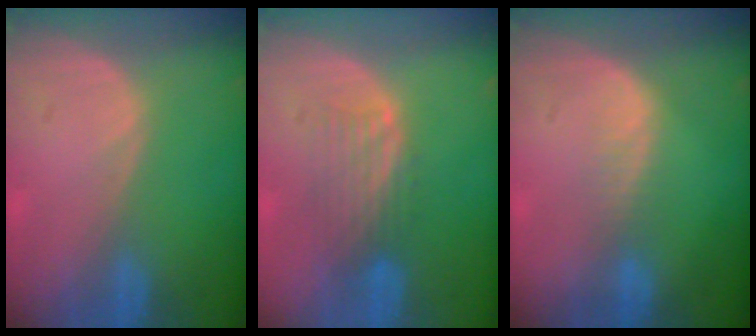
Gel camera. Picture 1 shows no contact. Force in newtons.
{"total": 4.6, "press": 4.0, "slide": 2.4}
{"total": 2.0, "press": 2.0, "slide": 0.1}